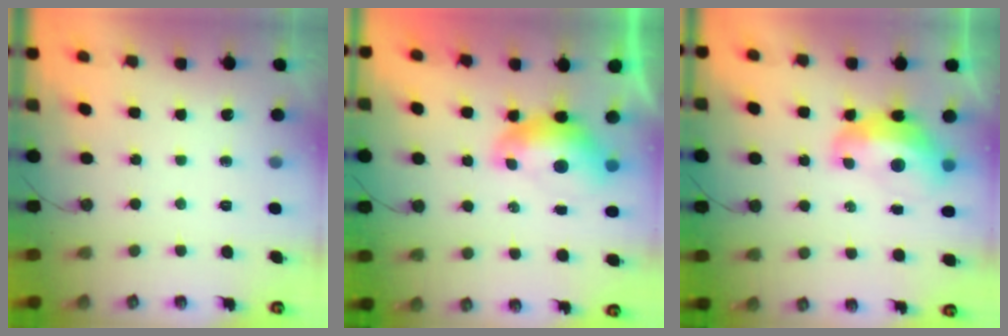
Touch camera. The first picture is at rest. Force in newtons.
{"total": 1.2, "press": 1.1, "slide": 0.4}
{"total": 6.1, "press": 5.9, "slide": 1.3}